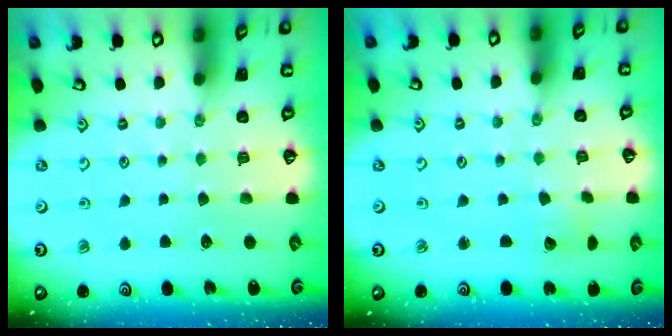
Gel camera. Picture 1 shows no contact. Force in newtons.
{"total": 3.3, "press": 3.3, "slide": 0.2}